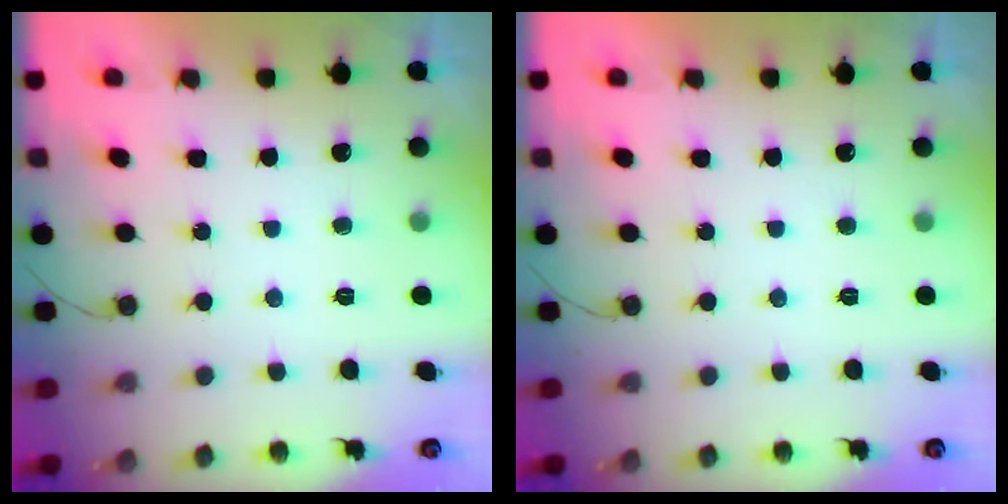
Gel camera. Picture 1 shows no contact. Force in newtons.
{"total": 0.0}